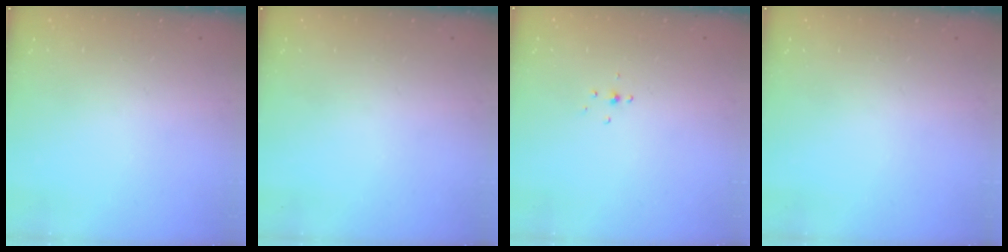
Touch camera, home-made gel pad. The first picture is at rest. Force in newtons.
{"total": 0.0}
{"total": 3.0, "press": 2.9, "slide": 0.8}
{"total": 0.0}